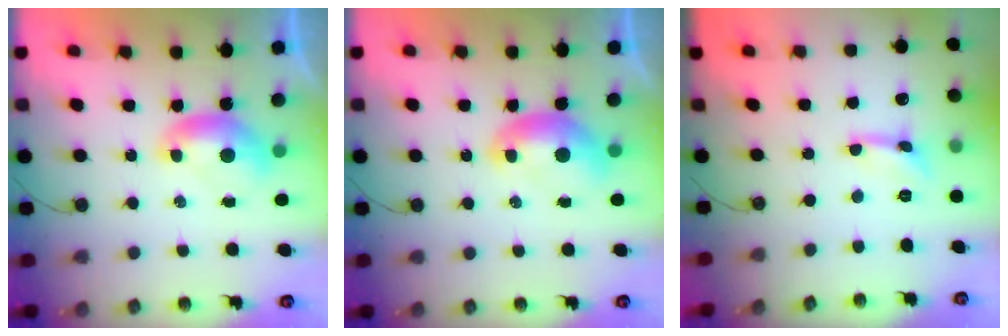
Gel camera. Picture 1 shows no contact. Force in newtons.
{"total": 1.2, "press": 1.1, "slide": 0.6}
{"total": 1.6, "press": 1.5, "slide": 0.4}